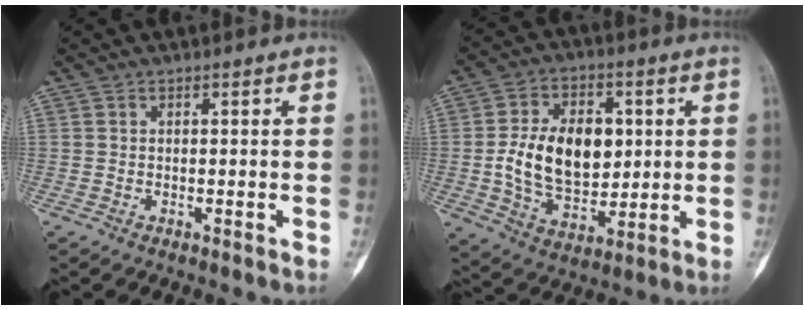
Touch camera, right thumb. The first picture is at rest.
{"total": 15.9, "force": [1.4, 10.4, 11.9], "torque": [-0.167, -0.004, 0.033]}